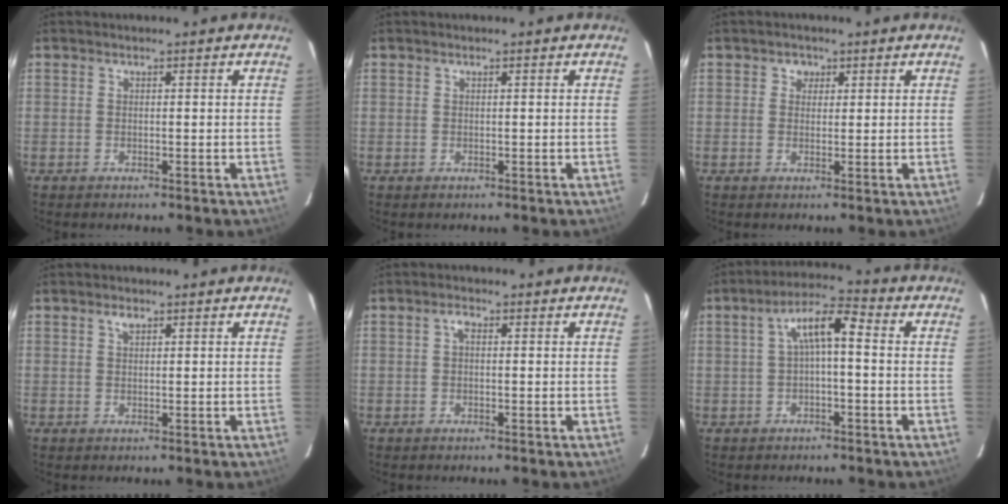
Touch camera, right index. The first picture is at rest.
{"total": 0.0}
{"total": 2.0, "force": [0.7, 1.9, 0.3], "torque": [-0.001, 0.007, 0.009]}
{"total": 1.2, "force": [0.7, 0.6, 0.7], "torque": [-0.014, 0.004, 0.013]}
{"total": 1.4, "force": [0.2, 0.7, 1.1], "torque": [-0.022, 0.008, 0.001]}
{"total": 6.6, "force": [0.1, 2.0, 6.3], "torque": [-0.122, 0.023, 0.003]}